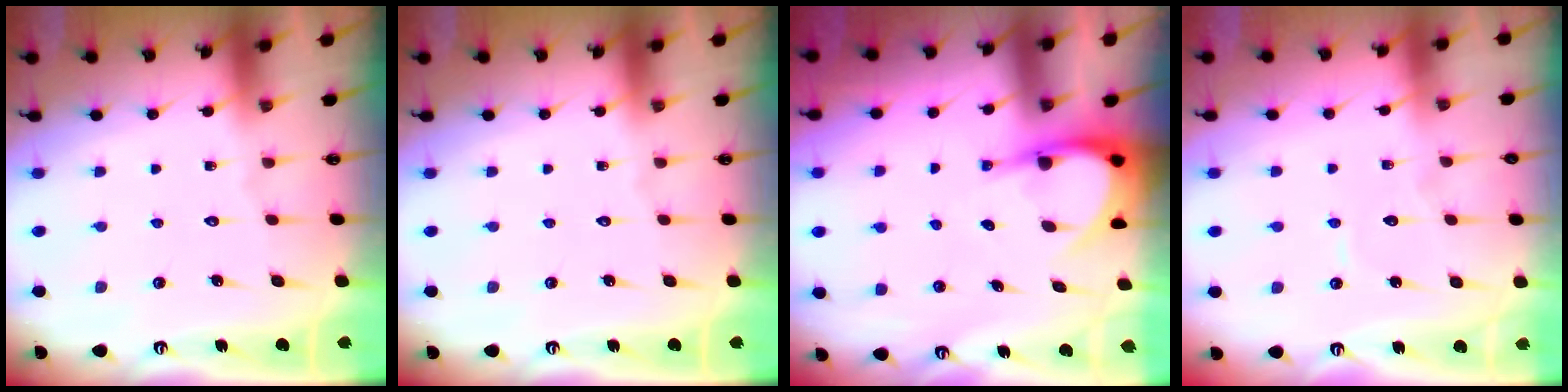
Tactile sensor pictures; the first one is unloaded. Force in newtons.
{"total": 0.0}
{"total": 5.1, "press": 5.1, "slide": 0.4}
{"total": 3.9, "press": 3.9, "slide": 0.4}